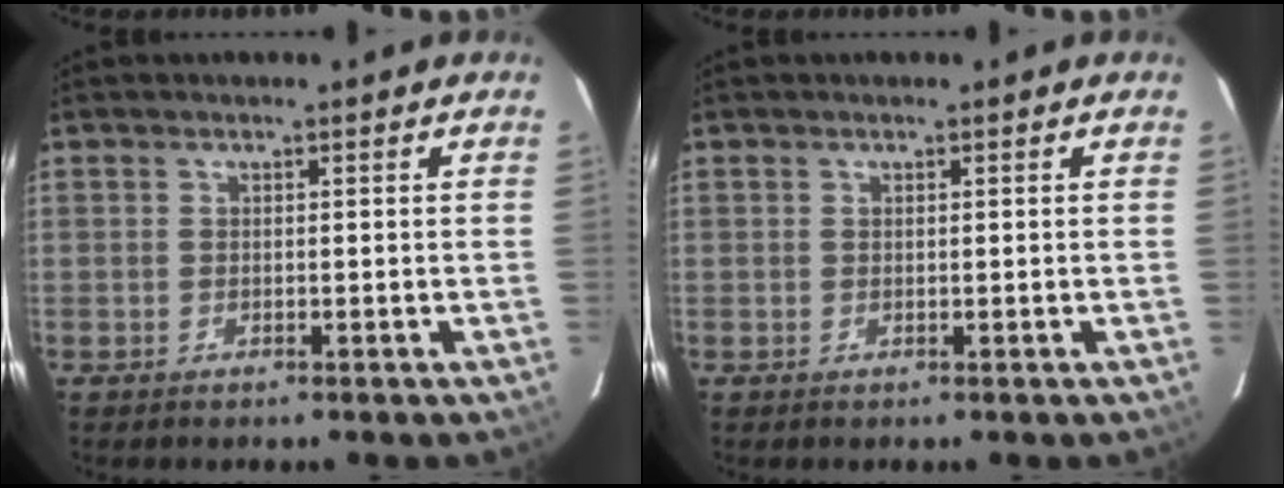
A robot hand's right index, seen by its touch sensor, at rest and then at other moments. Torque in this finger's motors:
{"motor_torque": [0.00, -0.07, 0.03, 0.01]}